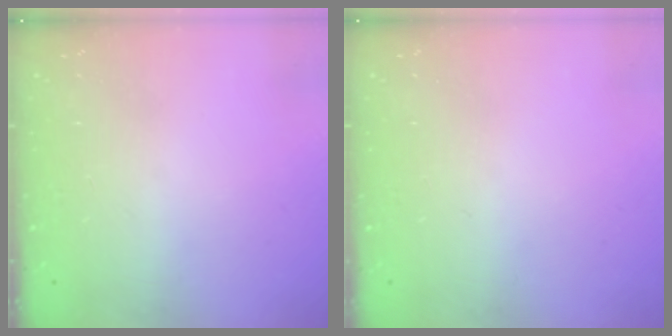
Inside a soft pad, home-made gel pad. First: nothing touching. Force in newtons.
{"total": 0.0}